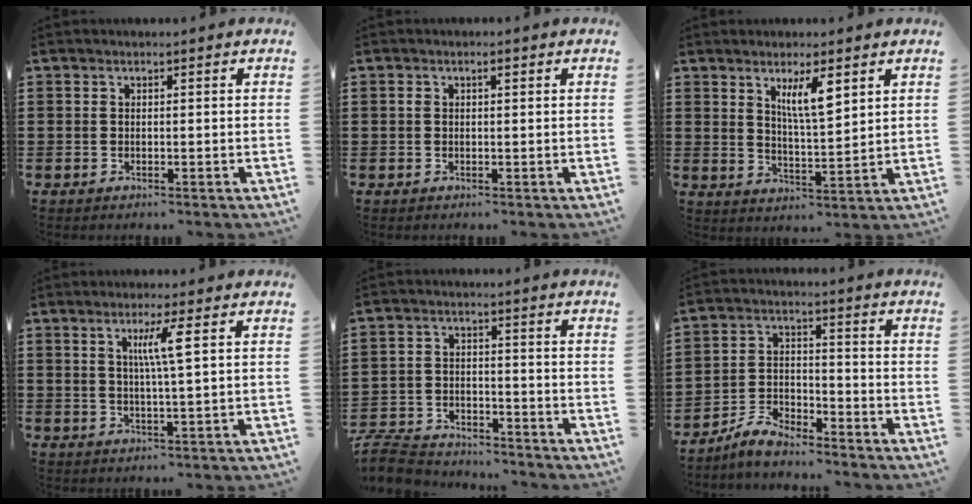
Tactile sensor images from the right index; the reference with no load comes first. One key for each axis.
{"total": 1.3, "fx": 0.4, "fy": 0.6, "fz": 1.1, "tx": -0.025, "ty": 0.006, "tz": 0.005}
{"total": 5.9, "fx": 3.1, "fy": 1.3, "fz": 4.9, "tx": -0.096, "ty": 0.001, "tz": 0.051}
{"total": 4.7, "fx": 1.5, "fy": -0.5, "fz": 4.5, "tx": -0.090, "ty": -0.003, "tz": 0.020}
{"total": 5.8, "fx": -5.7, "fy": 1.1, "fz": 0.7, "tx": -0.030, "ty": 0.008, "tz": -0.116}
{"total": 5.2, "fx": -4.8, "fy": 1.4, "fz": 1.4, "tx": -0.039, "ty": 0.010, "tz": -0.097}